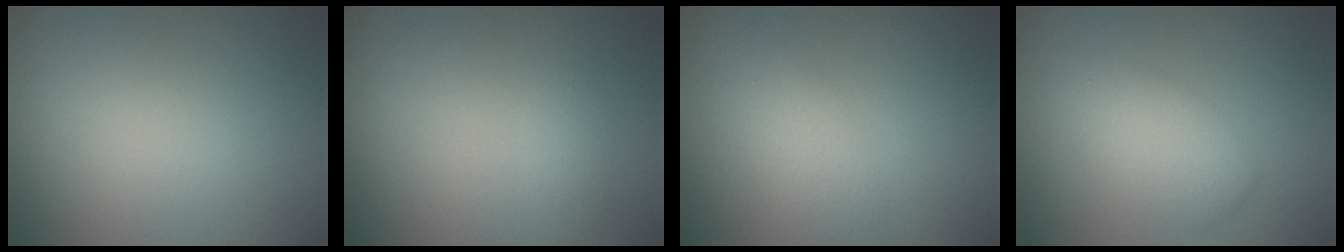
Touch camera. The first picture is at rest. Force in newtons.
{"total": 1.1, "press": 1.1, "slide": 0.0}
{"total": 2.3, "press": 2.3, "slide": 0.1}
{"total": 2.7, "press": 2.7, "slide": 0.1}